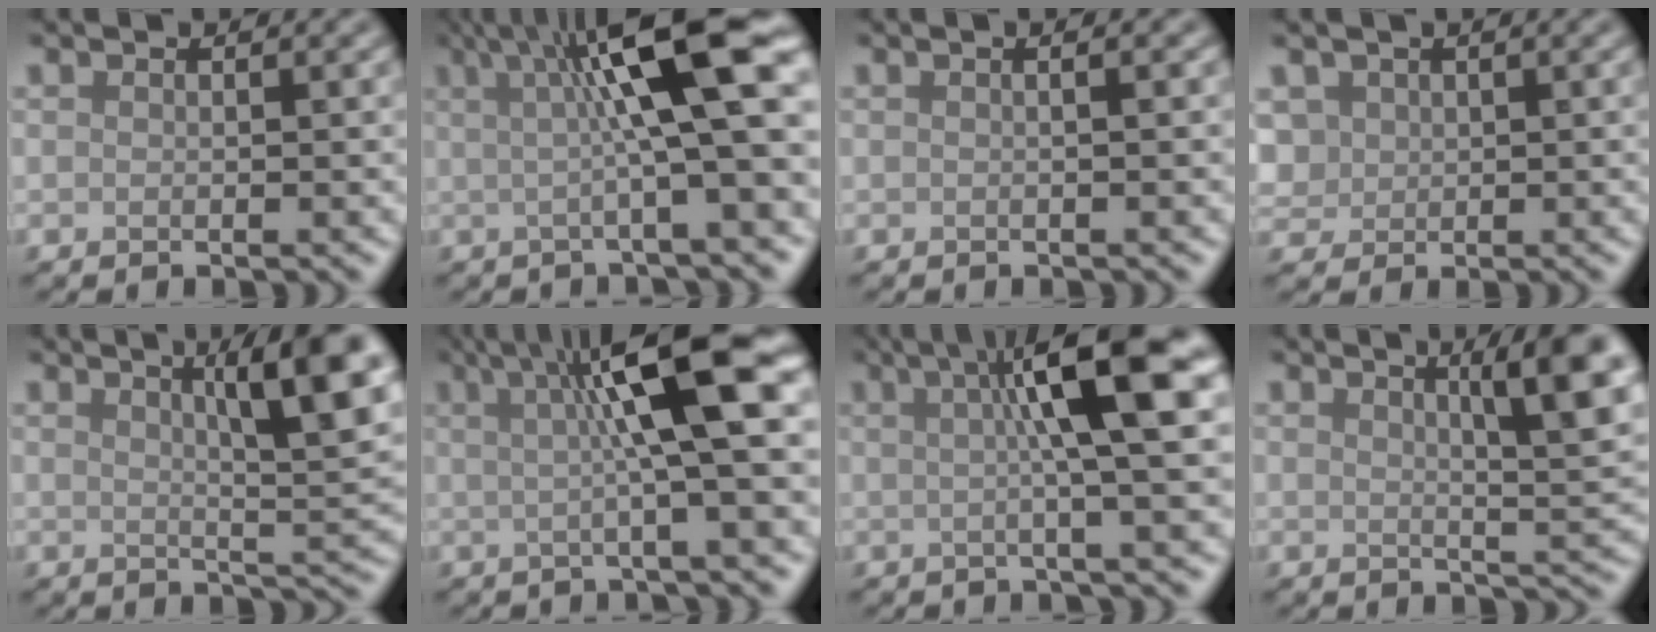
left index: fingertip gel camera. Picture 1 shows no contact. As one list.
[{"total": 10.9, "force": [2.3, 2.0, 10.4], "torque": [-0.142, 0.012, 0.032]}, {"total": 1.7, "force": [0.4, 0.7, 1.4], "torque": [-0.009, 0.003, -0.016]}, {"total": 1.6, "force": [0.6, 1.4, 0.3], "torque": [-0.023, -0.001, 0.017]}, {"total": 9.0, "force": [3.6, 1.9, 8.1], "torque": [-0.098, 0.015, 0.051]}, {"total": 10.1, "force": [2.2, 1.7, 9.7], "torque": [-0.132, 0.012, 0.032]}, {"total": 9.2, "force": [2.1, 1.4, 8.8], "torque": [-0.113, 0.016, 0.027]}, {"total": 8.1, "force": [3.2, 1.7, 7.2], "torque": [-0.076, 0.017, 0.042]}]